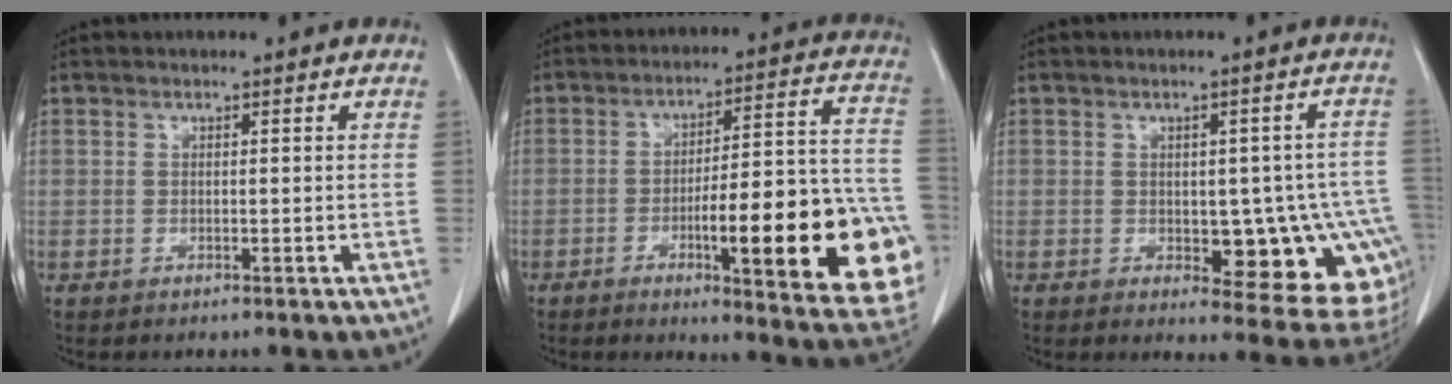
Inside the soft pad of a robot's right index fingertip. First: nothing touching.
{"total": 23.4, "force": [-6.9, 3.5, 22.1], "torque": [-0.215, 0.017, -0.082]}
{"total": 13.4, "force": [-2.6, 5.2, 12.1], "torque": [-0.092, 0.015, -0.015]}